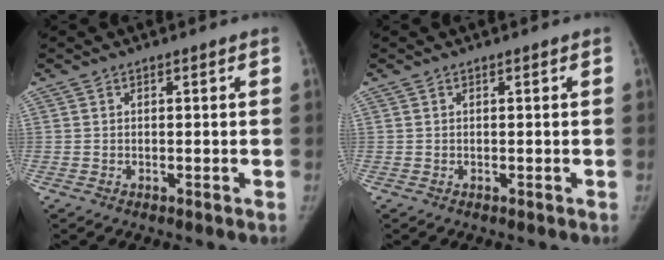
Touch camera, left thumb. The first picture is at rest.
{"total": 0.0}